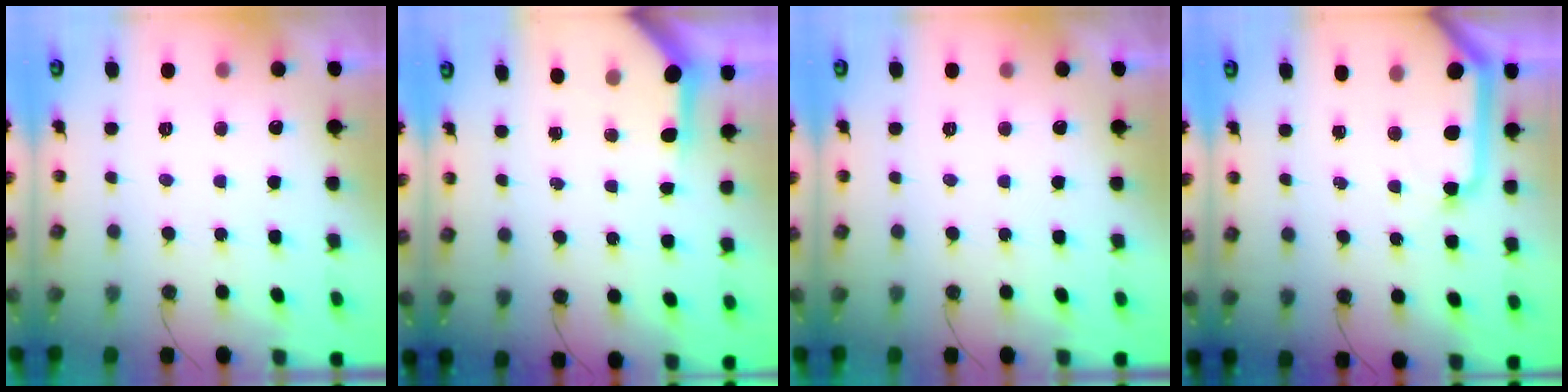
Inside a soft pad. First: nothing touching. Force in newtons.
{"total": 4.0, "press": 3.9, "slide": 0.5}
{"total": 0.0}
{"total": 11.1, "press": 11.0, "slide": 1.4}